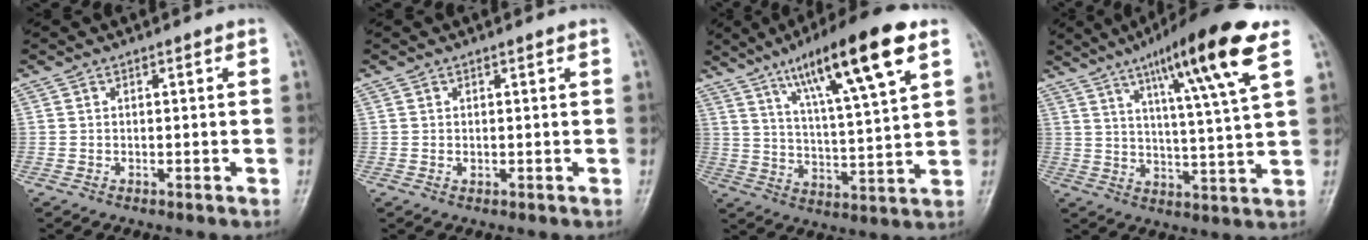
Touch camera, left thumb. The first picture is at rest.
{"total": 0.5, "force": [0.2, 0.3, 0.4], "torque": [-0.006, -0.001, 0.004]}
{"total": 18.8, "force": [10.0, 3.2, 15.6], "torque": [-0.245, -0.029, 0.167]}
{"total": 17.3, "force": [9.0, 1.5, 14.7], "torque": [-0.229, -0.030, 0.137]}